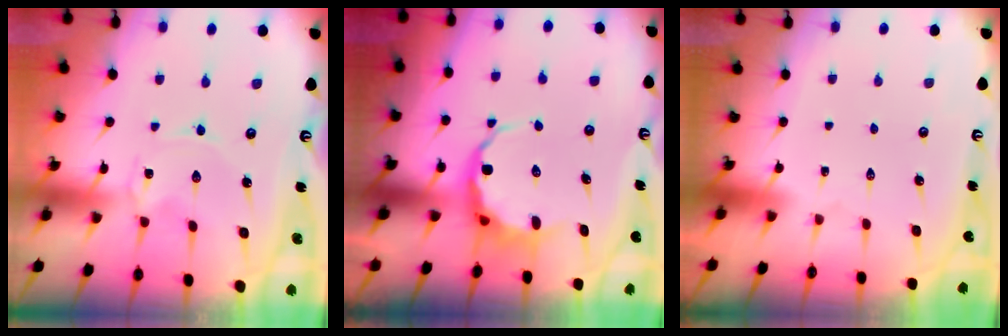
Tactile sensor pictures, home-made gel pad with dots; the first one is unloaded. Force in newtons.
{"total": 7.2, "press": 6.9, "slide": 1.9}
{"total": 1.5, "press": 1.5, "slide": 0.1}